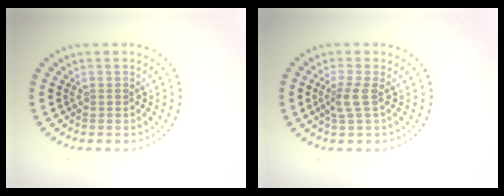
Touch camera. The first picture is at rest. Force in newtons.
{"total": 1.9, "press": 1.5, "slide": 1.2}